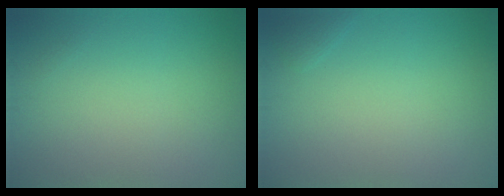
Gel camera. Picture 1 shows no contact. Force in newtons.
{"total": 0.5, "press": 0.5, "slide": 0.0}